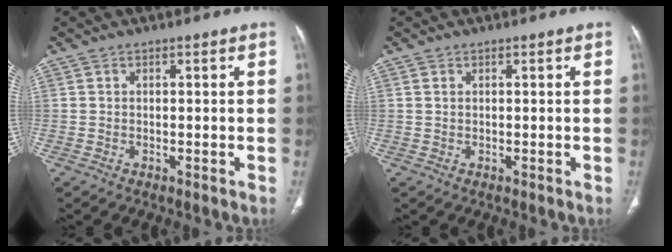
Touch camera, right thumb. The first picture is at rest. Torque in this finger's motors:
{"motor_torque": [-0.38, 0.16, 0.19, -0.22, -0.02]}